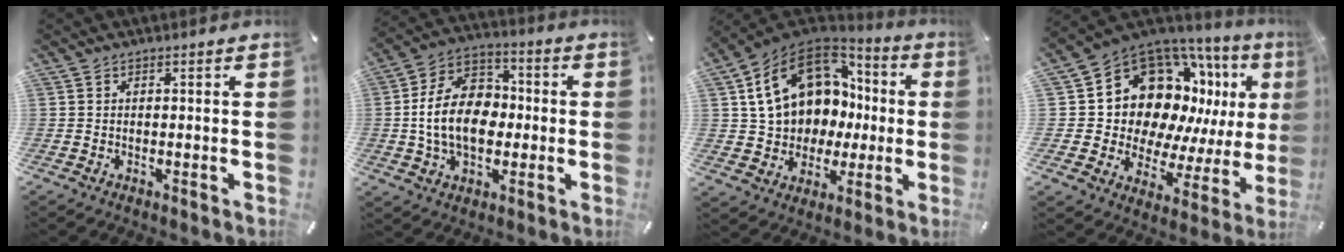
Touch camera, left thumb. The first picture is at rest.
{"total": 14.6, "force": [-1.4, 10.7, 9.8], "torque": [-0.206, 0.017, -0.028]}
{"total": 17.3, "force": [5.1, 13.9, 8.9], "torque": [-0.183, -0.019, 0.109]}
{"total": 15.7, "force": [7.6, 11.7, 7.3], "torque": [-0.122, -0.088, 0.149]}